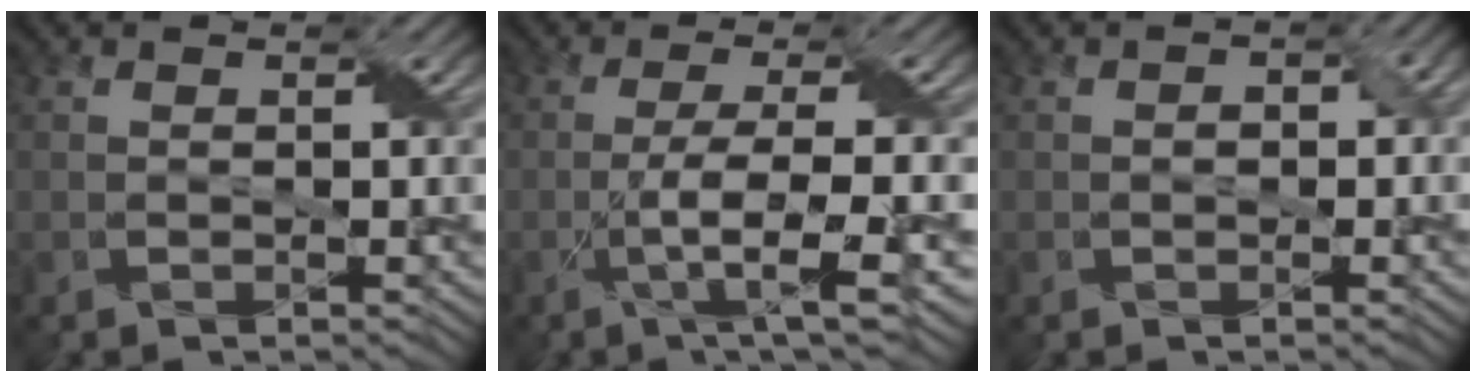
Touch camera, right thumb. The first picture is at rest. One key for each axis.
{"total": 7.4, "fx": -2.1, "fy": 1.1, "fz": 7.0, "tx": -0.127, "ty": 0.009, "tz": -0.041}
{"total": 1.9, "fx": -0.2, "fy": 1.1, "fz": 1.5, "tx": -0.024, "ty": -0.001, "tz": -0.004}